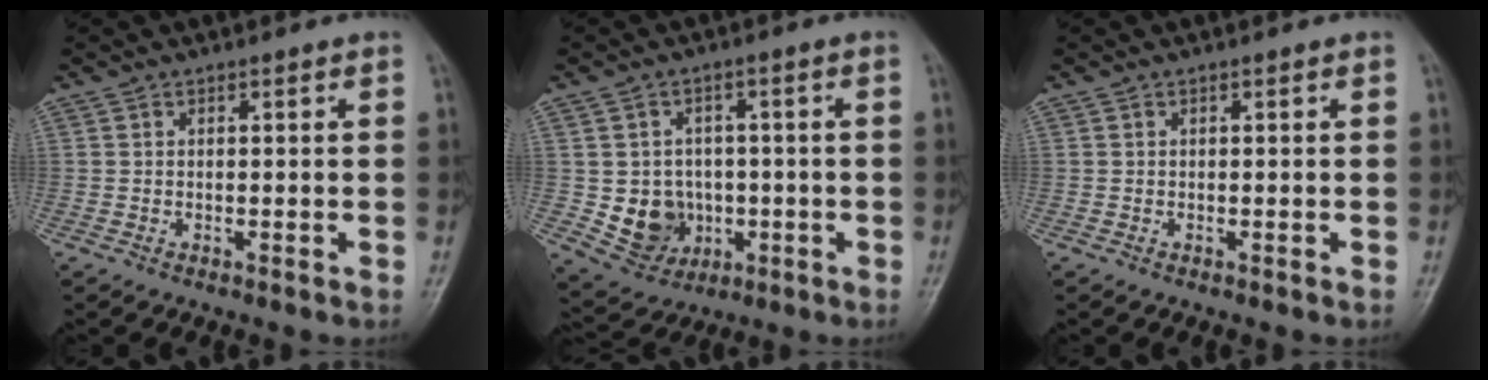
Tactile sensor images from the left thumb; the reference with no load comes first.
{"total": 8.4, "force": [-1.1, 7.6, 3.6], "torque": [-0.022, 0.005, -0.004]}
{"total": 0.0}